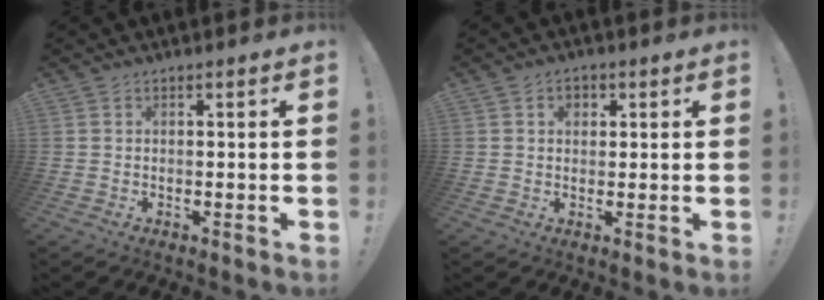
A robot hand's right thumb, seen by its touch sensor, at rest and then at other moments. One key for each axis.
{"total": 3.1, "fx": 1.0, "fy": 2.5, "fz": 1.5, "tx": -0.020, "ty": 0.001, "tz": 0.016}